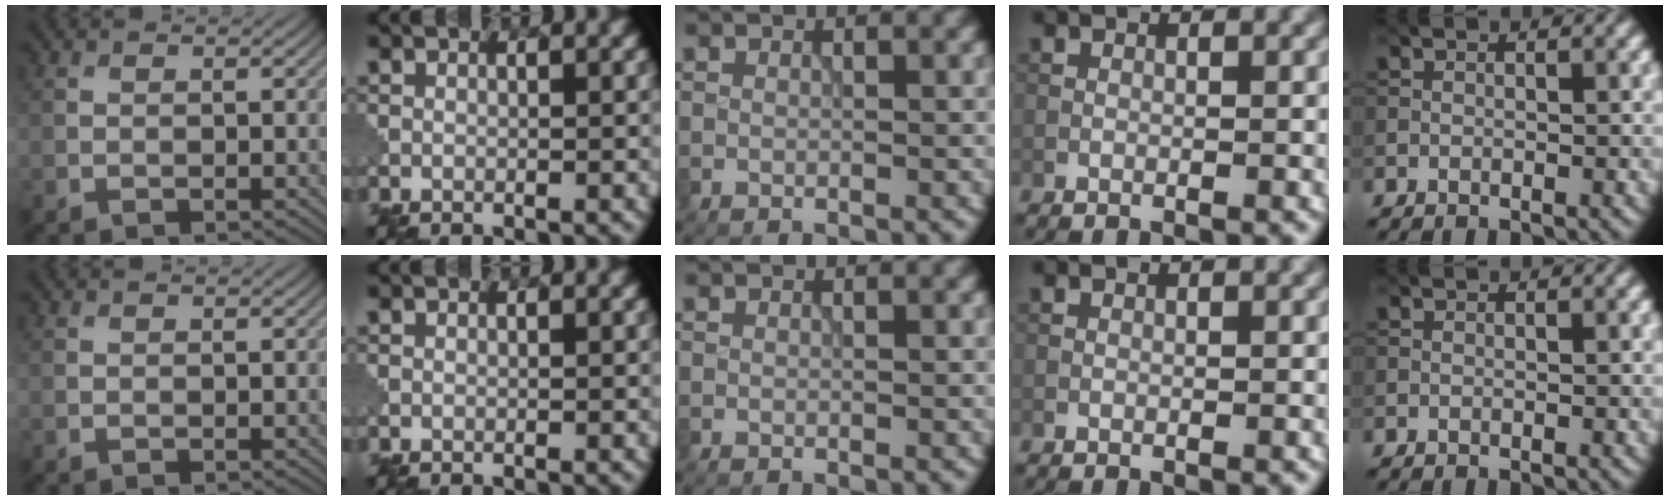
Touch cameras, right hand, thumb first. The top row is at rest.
{}